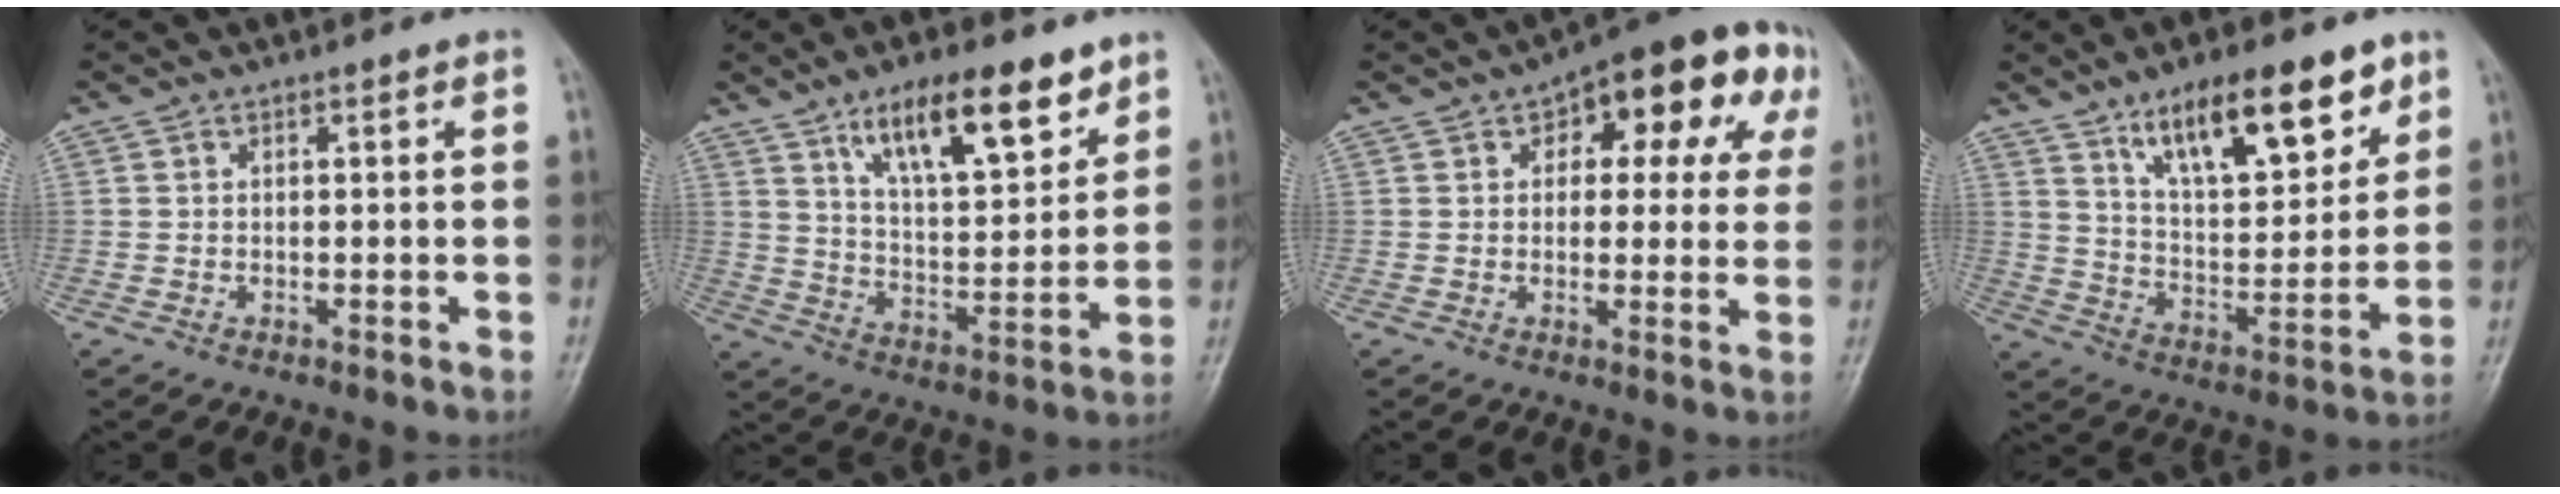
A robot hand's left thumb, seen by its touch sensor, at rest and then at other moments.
{"total": 16.2, "force": [9.9, 5.8, 11.4], "torque": [-0.152, -0.047, 0.170]}
{"total": 20.4, "force": [8.9, 10.0, 15.4], "torque": [-0.166, 0.016, 0.118]}
{"total": 17.9, "force": [10.8, 6.8, 12.5], "torque": [-0.155, -0.050, 0.185]}